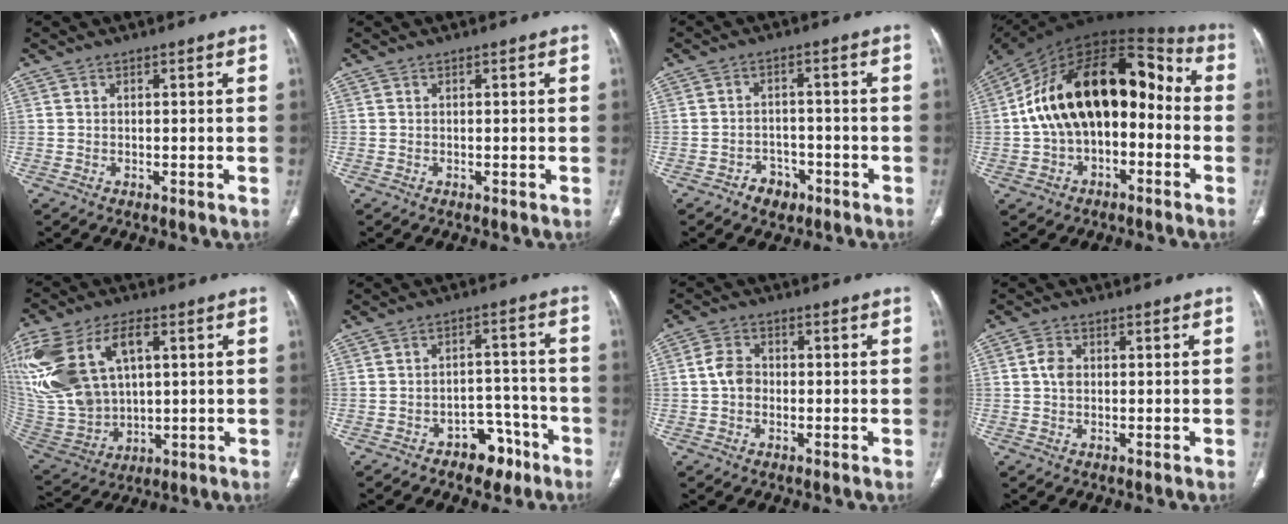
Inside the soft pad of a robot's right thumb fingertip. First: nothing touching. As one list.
[{"total": 0.0}, {"total": 4.3, "force": [-2.6, 3.1, 1.4], "torque": [-0.006, 0.025, -0.035]}, {"total": 23.8, "force": [-1.2, 14.4, 18.9], "torque": [-0.294, 0.063, -0.025]}, {"total": 26.8, "force": [7.5, 16.7, 19.6], "torque": [-0.456, 0.014, 0.161]}, {"total": 7.2, "force": [-4.7, 4.5, 3.1], "torque": [-0.009, 0.051, -0.065]}, {"total": 4.5, "force": [-0.3, 3.5, 2.8], "torque": [-0.047, 0.012, -0.013]}, {"total": 2.9, "force": [0.3, 2.1, 2.0], "torque": [-0.036, 0.004, 0.002]}]